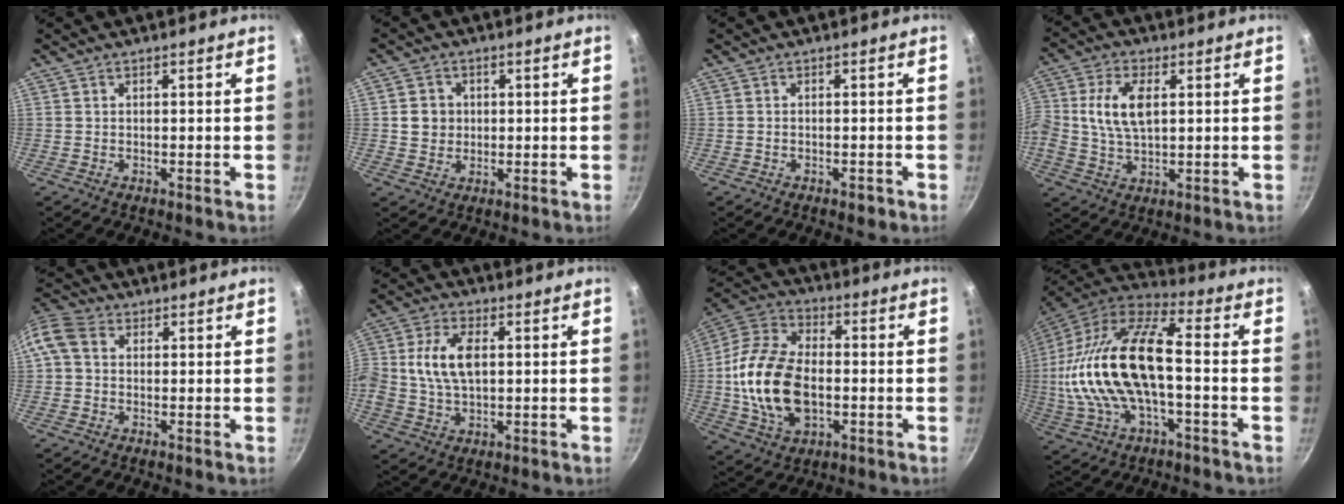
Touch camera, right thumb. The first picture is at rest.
{"total": 4.7, "force": [0.4, 4.3, 1.8], "torque": [-0.009, 0.006, 0.005]}
{"total": 1.6, "force": [-0.9, 0.8, 1.0], "torque": [-0.018, 0.010, -0.010]}
{"total": 9.6, "force": [1.5, 5.4, 7.8], "torque": [-0.148, 0.009, 0.024]}
{"total": 8.8, "force": [1.3, 7.0, 5.2], "torque": [-0.114, 0.025, 0.008]}
{"total": 10.2, "force": [1.2, 6.2, 8.0], "torque": [-0.146, 0.016, 0.014]}
{"total": 19.2, "force": [-1.8, 12.0, 14.8], "torque": [-0.273, 0.024, -0.039]}
{"total": 23.0, "force": [-1.3, 10.0, 20.7], "torque": [-0.410, 0.033, -0.035]}